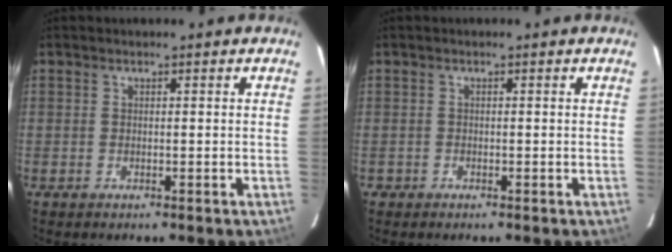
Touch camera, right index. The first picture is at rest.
{"total": 0.9, "force": [-0.6, 0.7, -0.1], "torque": [-0.002, 0.004, -0.010]}